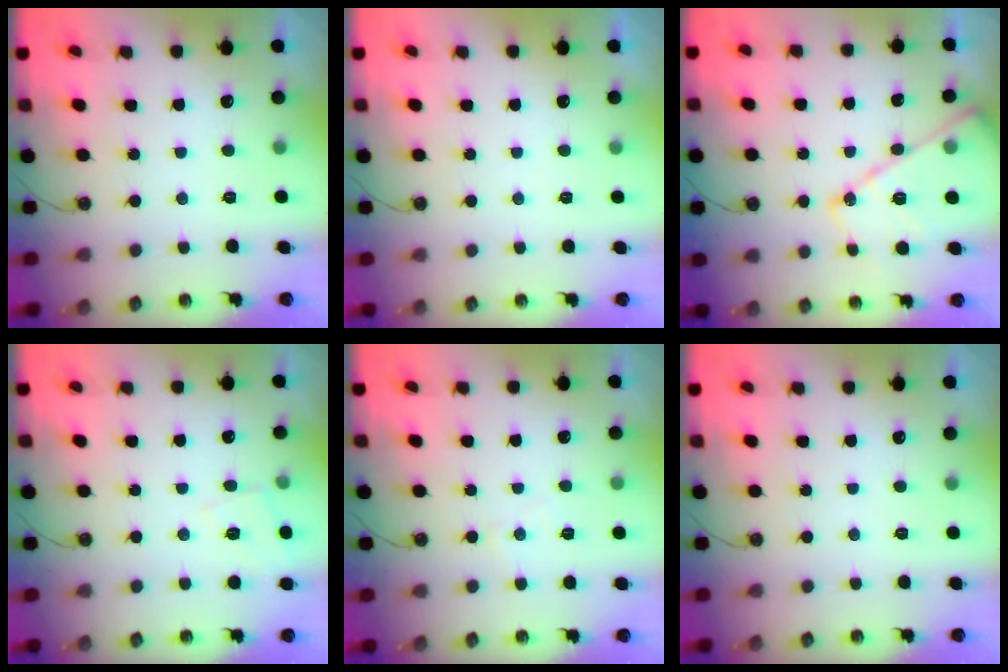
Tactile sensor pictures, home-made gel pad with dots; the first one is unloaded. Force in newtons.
{"total": 2.7, "press": 2.7, "slide": 0.4}
{"total": 15.4, "press": 15.3, "slide": 1.3}
{"total": 5.6, "press": 5.6, "slide": 0.7}
{"total": 3.8, "press": 3.7, "slide": 0.6}
{"total": 0.0}